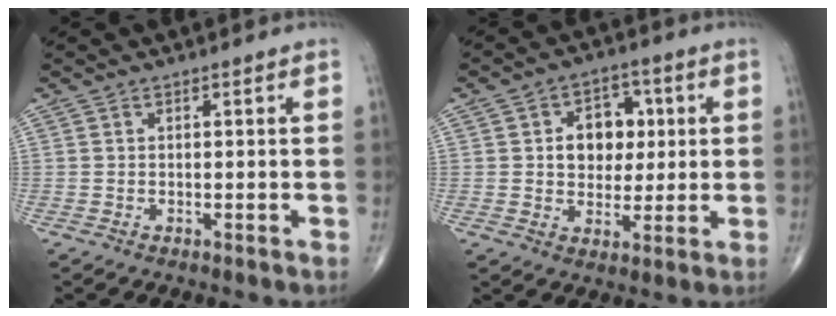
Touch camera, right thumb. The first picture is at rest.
{"total": 9.4, "force": [1.5, 7.1, 5.9], "torque": [-0.038, 0.006, 0.021]}